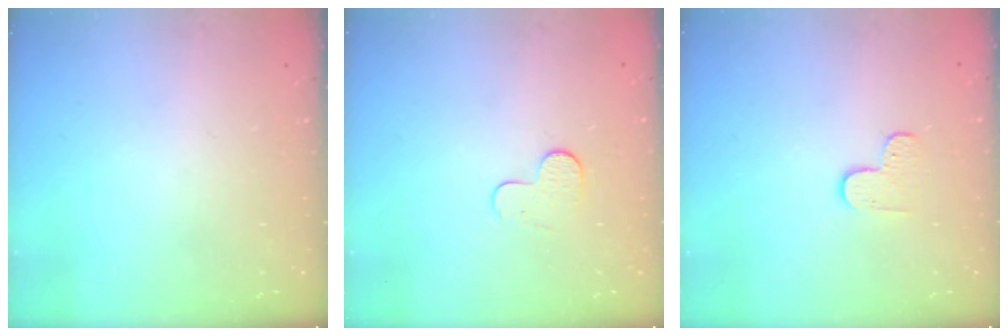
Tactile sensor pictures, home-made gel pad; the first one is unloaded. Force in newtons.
{"total": 6.2, "press": 6.1, "slide": 0.6}
{"total": 3.5, "press": 3.5, "slide": 0.4}